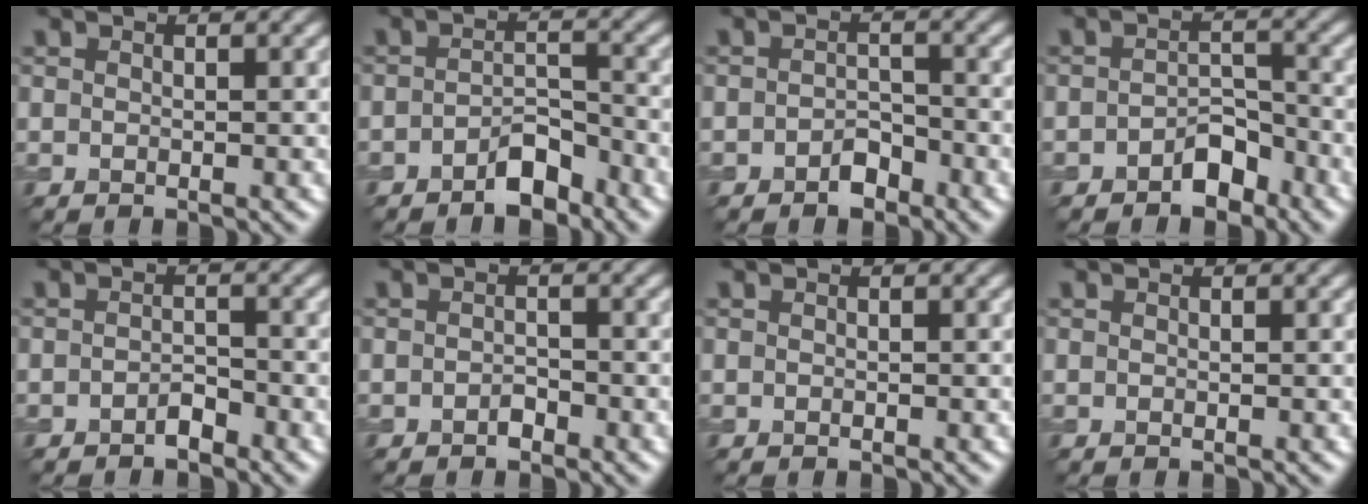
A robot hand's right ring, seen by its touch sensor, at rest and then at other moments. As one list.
[{"total": 3.2, "force": [-2.3, 1.2, 1.8], "torque": [-0.024, 0.011, -0.043]}, {"total": 1.9, "force": [-1.3, 1.1, 0.9], "torque": [-0.012, 0.005, -0.025]}, {"total": 2.7, "force": [-1.9, 1.4, 1.3], "torque": [-0.017, 0.012, -0.032]}, {"total": 1.4, "force": [-1.0, 0.6, 0.7], "torque": [-0.010, 0.004, -0.019]}, {"total": 1.0, "force": [-0.7, 0.5, 0.5], "torque": [-0.008, 0.001, -0.012]}, {"total": 0.0}, {"total": 0.0}]